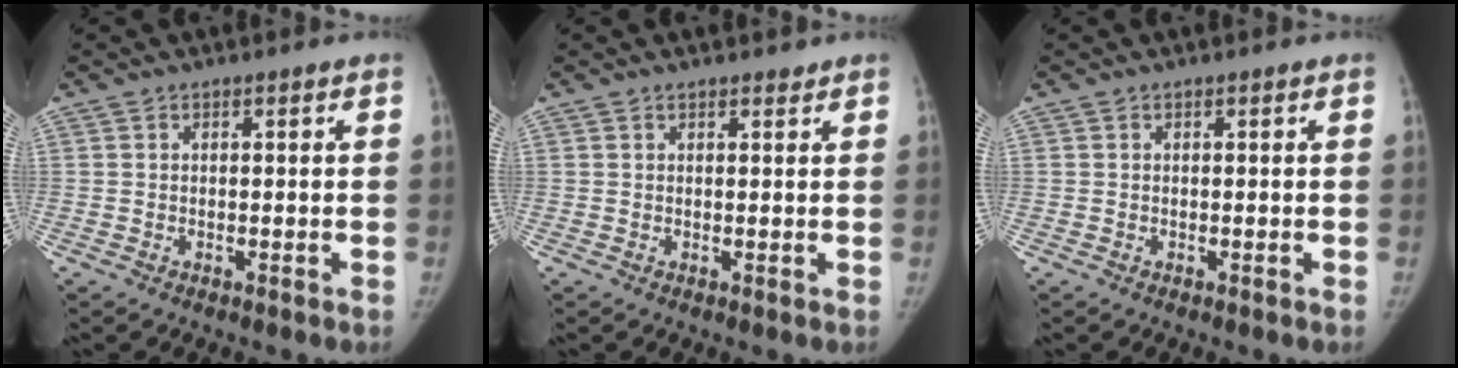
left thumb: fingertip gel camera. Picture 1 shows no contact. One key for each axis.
{"total": 1.5, "fx": 1.3, "fy": 0.6, "fz": 0.6, "tx": -0.005, "ty": -0.006, "tz": 0.017}
{"total": 0.0}